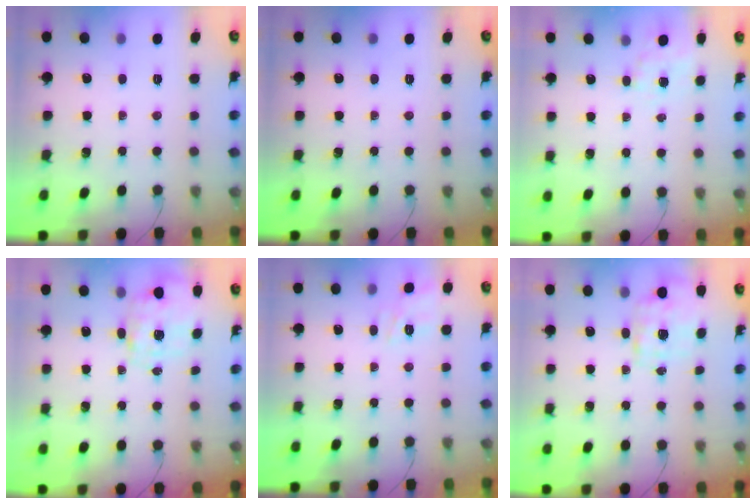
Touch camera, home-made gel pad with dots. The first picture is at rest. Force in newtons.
{"total": 0.0}
{"total": 4.7, "press": 4.5, "slide": 1.4}
{"total": 2.8, "press": 2.6, "slide": 0.9}
{"total": 11.2, "press": 11.1, "slide": 1.2}
{"total": 1.7, "press": 1.6, "slide": 0.5}